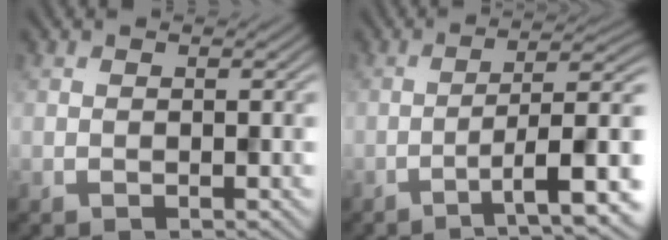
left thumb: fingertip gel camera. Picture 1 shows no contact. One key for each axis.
{"total": 8.3, "fx": -3.3, "fy": 1.6, "fz": 7.5, "tx": -0.123, "ty": 0.001, "tz": -0.052}